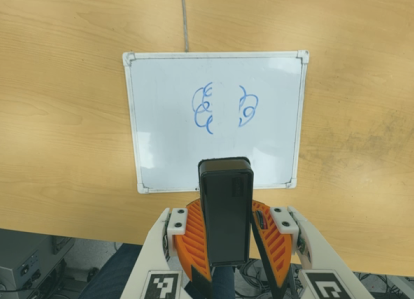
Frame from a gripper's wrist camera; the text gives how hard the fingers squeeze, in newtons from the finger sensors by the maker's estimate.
{"total": 7.1, "left": 8.0, "right": 6.2}